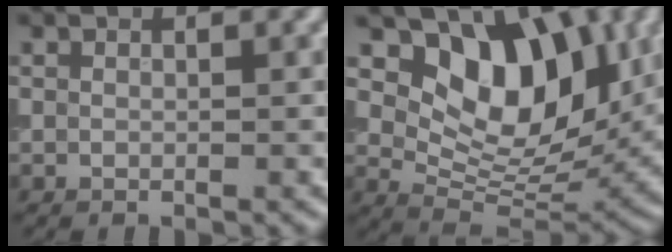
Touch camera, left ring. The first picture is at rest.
{"total": 9.5, "force": [3.7, 5.8, 6.6], "torque": [-0.090, -0.012, 0.060]}